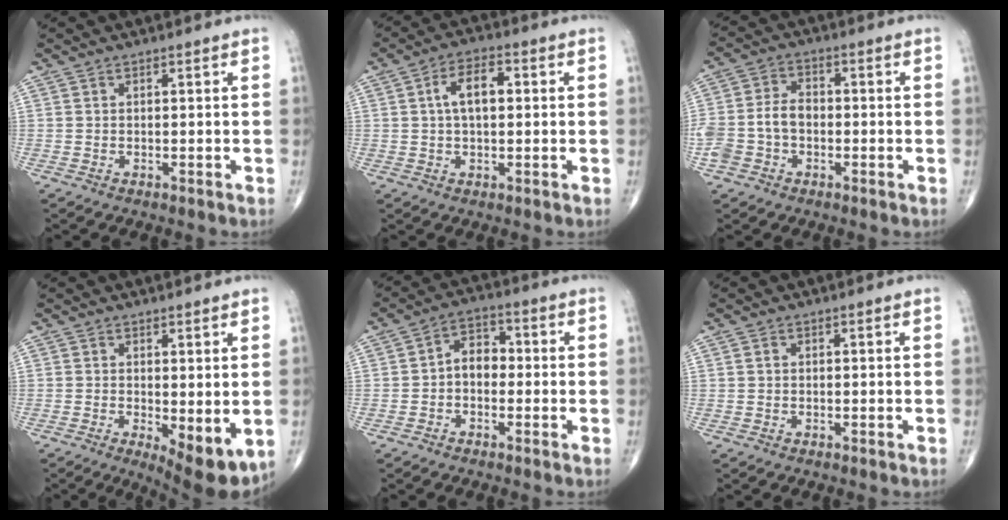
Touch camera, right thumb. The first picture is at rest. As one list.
[{"total": 6.9, "force": [1.0, 3.6, 5.7], "torque": [-0.099, 0.016, 0.012]}, {"total": 8.2, "force": [-1.8, 5.9, 5.3], "torque": [-0.109, 0.029, -0.039]}, {"total": 7.1, "force": [-0.9, 2.4, 6.6], "torque": [-0.092, -0.021, -0.009]}, {"total": 5.7, "force": [-0.8, 4.1, 3.9], "torque": [-0.043, 0.024, -0.027]}, {"total": 0.6, "force": [0.1, 0.5, 0.3], "torque": [-0.003, 0.001, 0.000]}]